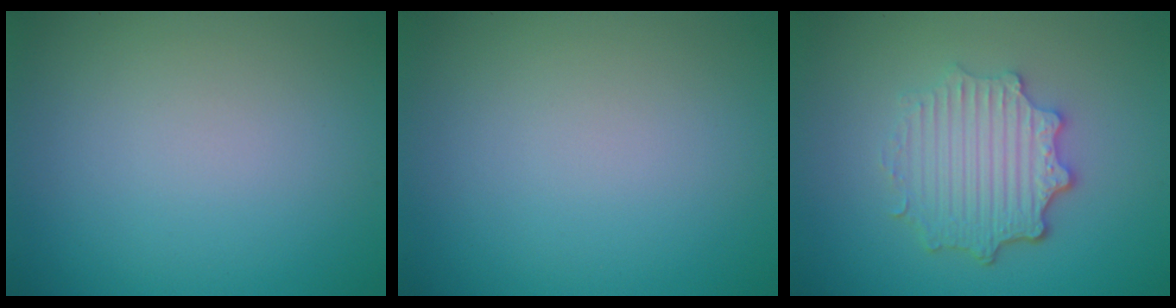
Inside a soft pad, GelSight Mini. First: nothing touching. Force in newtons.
{"total": 0.0}
{"total": 4.8, "press": 3.7, "slide": 3.0}